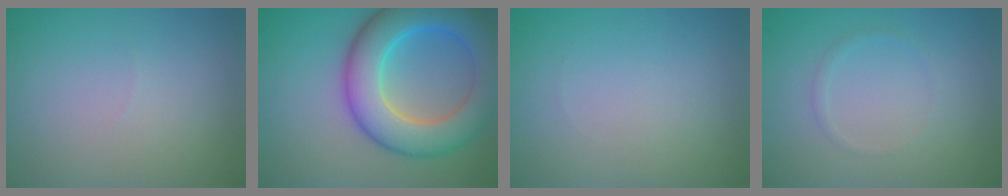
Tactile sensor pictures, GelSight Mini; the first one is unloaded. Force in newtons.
{"total": 9.8, "press": 9.8, "slide": 0.5}
{"total": 0.0}
{"total": 0.7, "press": 0.7, "slide": 0.0}